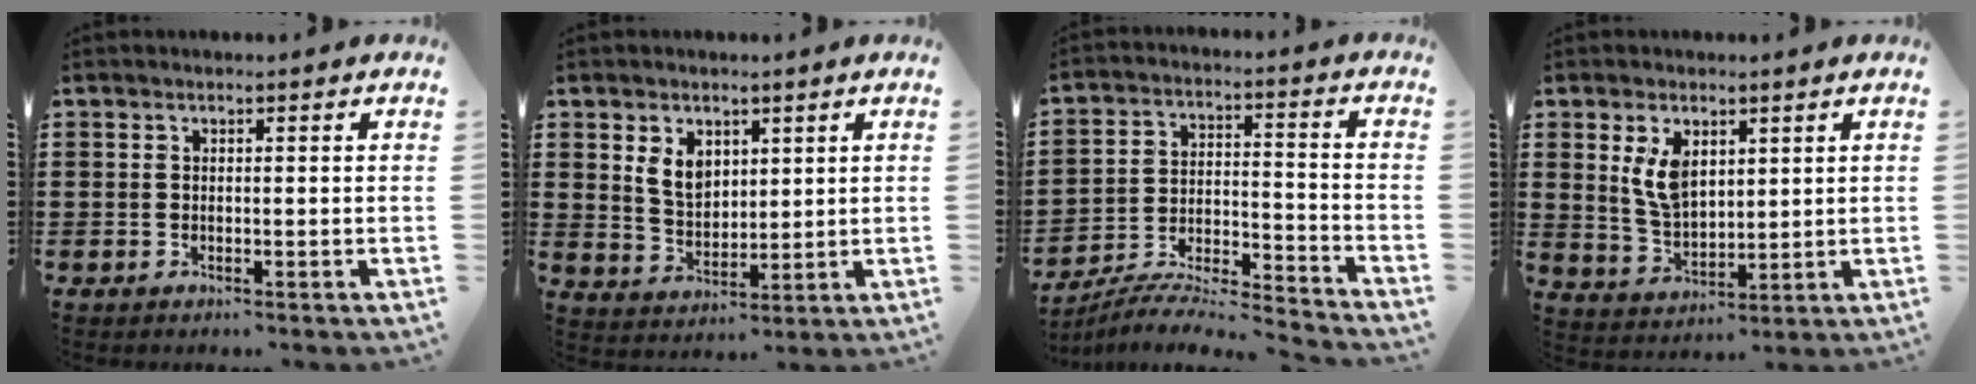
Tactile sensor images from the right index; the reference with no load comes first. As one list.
[{"total": 5.0, "force": [2.2, 3.5, 2.8], "torque": [-0.068, 0.012, 0.041]}, {"total": 6.2, "force": [-5.9, 0.5, 1.9], "torque": [-0.039, -0.007, -0.120]}, {"total": 6.4, "force": [2.7, 3.7, 4.5], "torque": [-0.099, 0.010, 0.050]}]